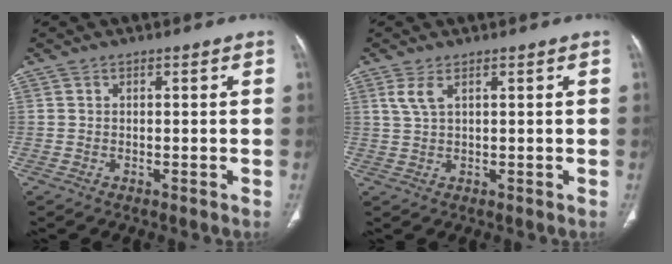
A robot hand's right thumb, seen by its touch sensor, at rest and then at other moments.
{"total": 2.6, "force": [1.2, 0.5, 2.3], "torque": [-0.062, 0.004, 0.034]}